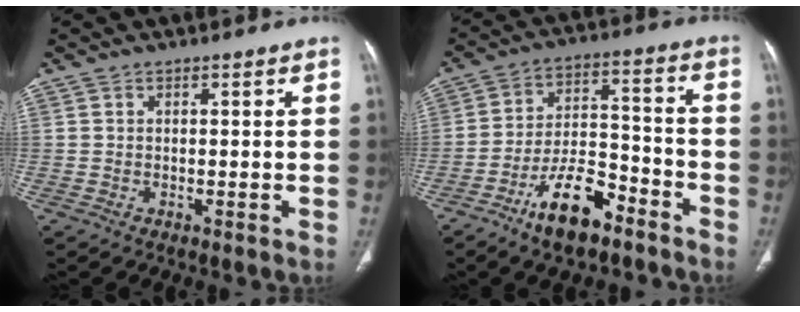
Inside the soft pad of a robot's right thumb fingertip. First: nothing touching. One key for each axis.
{"total": 12.6, "fx": -8.3, "fy": 5.1, "fz": 7.9, "tx": -0.129, "ty": 0.063, "tz": -0.149}